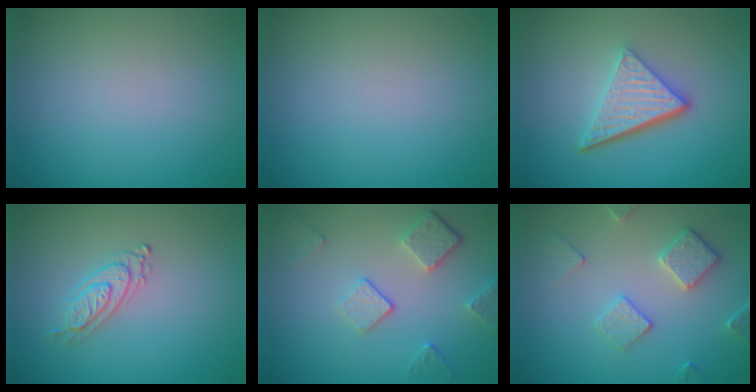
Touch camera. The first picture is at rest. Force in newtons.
{"total": 0.0}
{"total": 5.2, "press": 3.5, "slide": 3.8}
{"total": 2.2, "press": 2.1, "slide": 0.6}
{"total": 3.7, "press": 2.9, "slide": 2.4}
{"total": 3.4, "press": 3.1, "slide": 1.3}